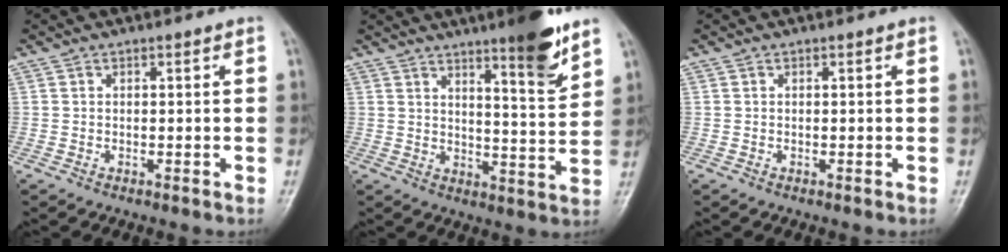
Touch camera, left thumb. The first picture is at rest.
{"total": 11.3, "force": [7.8, 1.4, 8.0], "torque": [-0.099, -0.060, 0.118]}
{"total": 0.0}